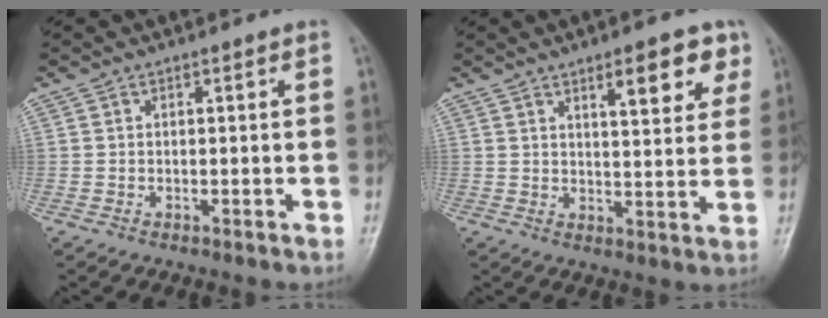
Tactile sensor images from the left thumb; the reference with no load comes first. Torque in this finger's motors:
{"motor_torque": [0.08, 0.23, -0.08, 0.07, 0.13]}